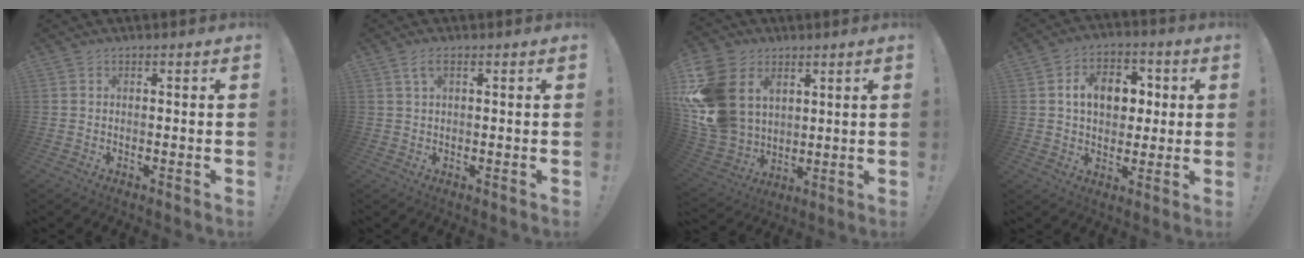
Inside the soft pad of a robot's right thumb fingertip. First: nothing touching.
{"total": 2.9, "force": [1.2, 0.9, 2.5], "torque": [-0.048, 0.001, 0.020]}
{"total": 19.4, "force": [5.8, 15.0, 11.0], "torque": [-0.224, -0.024, 0.116]}
{"total": 12.0, "force": [2.6, 9.5, 6.8], "torque": [-0.105, 0.003, 0.055]}